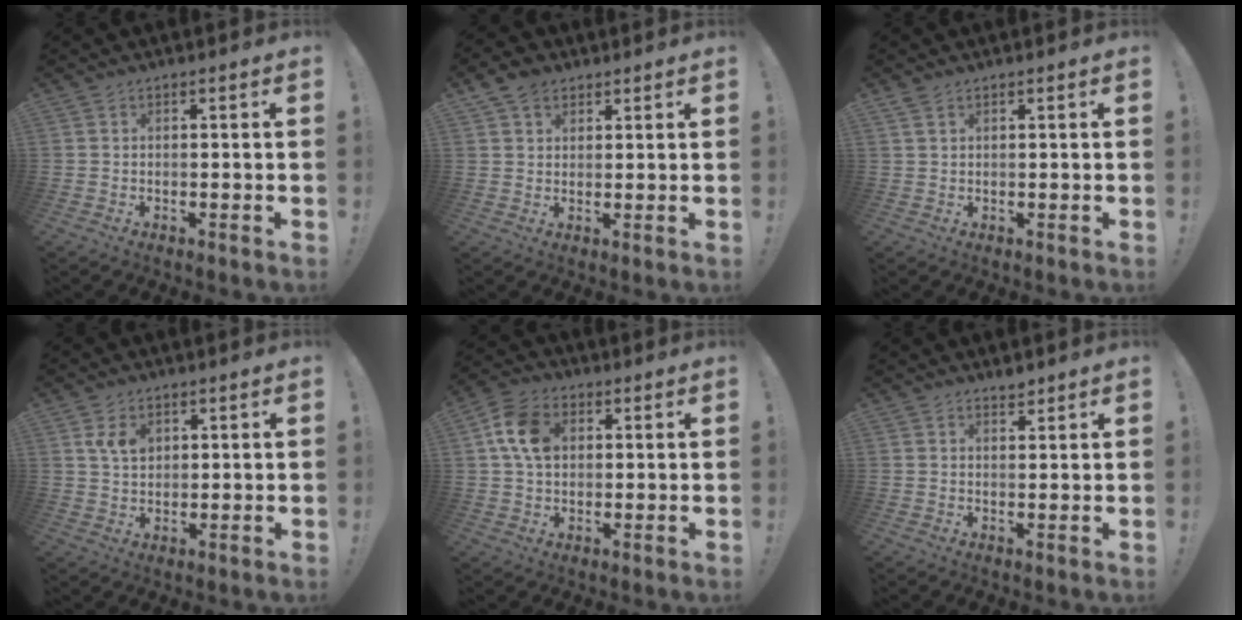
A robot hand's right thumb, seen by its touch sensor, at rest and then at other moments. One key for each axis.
{"total": 5.5, "fx": 3.2, "fy": 3.9, "fz": 2.2, "tx": -0.042, "ty": -0.005, "tz": 0.064}
{"total": 2.0, "fx": 1.3, "fy": 0.9, "fz": 1.2, "tx": -0.032, "ty": 0.002, "tz": 0.027}
{"total": 5.4, "fx": 2.3, "fy": 3.8, "fz": 3.0, "tx": -0.046, "ty": -0.003, "tz": 0.042}
{"total": 11.3, "fx": 2.5, "fy": 8.4, "fz": 7.2, "tx": -0.125, "ty": 0.011, "tz": 0.049}
{"total": 2.4, "fx": 2.2, "fy": 0.7, "fz": 0.5, "tx": 0.009, "ty": -0.018, "tz": 0.036}